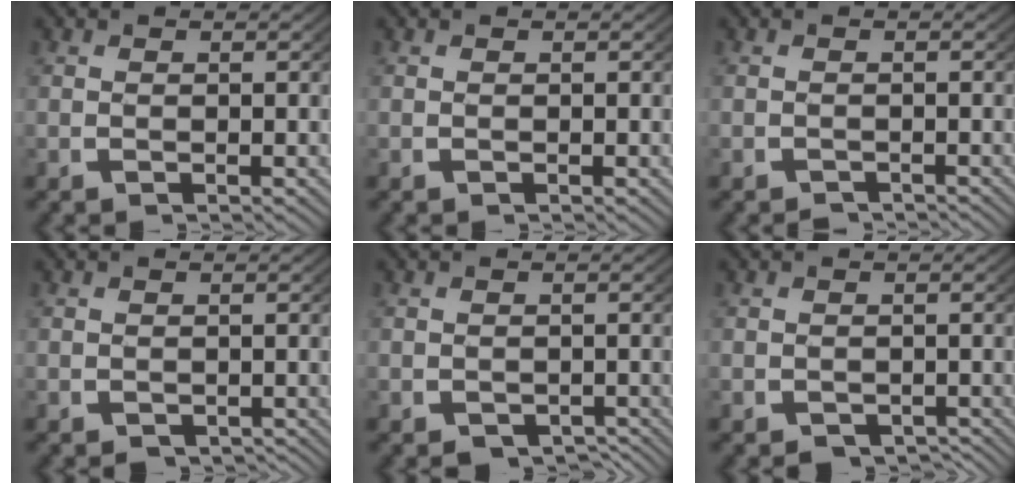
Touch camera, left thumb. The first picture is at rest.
{"total": 0.0}
{"total": 1.4, "force": [-1.4, 0.3, 0.1], "torque": [0.003, -0.007, -0.021]}
{"total": 1.4, "force": [-1.1, 0.8, 0.3], "torque": [0.003, -0.007, -0.014]}
{"total": 3.1, "force": [-2.3, 1.7, 1.2], "torque": [-0.010, -0.018, -0.029]}
{"total": 2.6, "force": [-2.1, 1.2, 0.8], "torque": [0.000, -0.013, -0.028]}